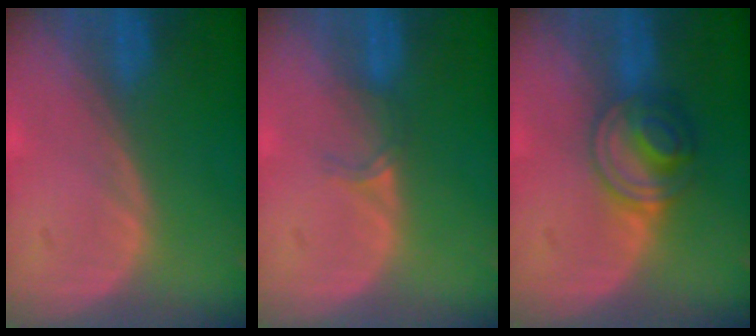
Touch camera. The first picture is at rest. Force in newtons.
{"total": 1.9, "press": 1.5, "slide": 1.2}
{"total": 5.6, "press": 5.6, "slide": 0.6}